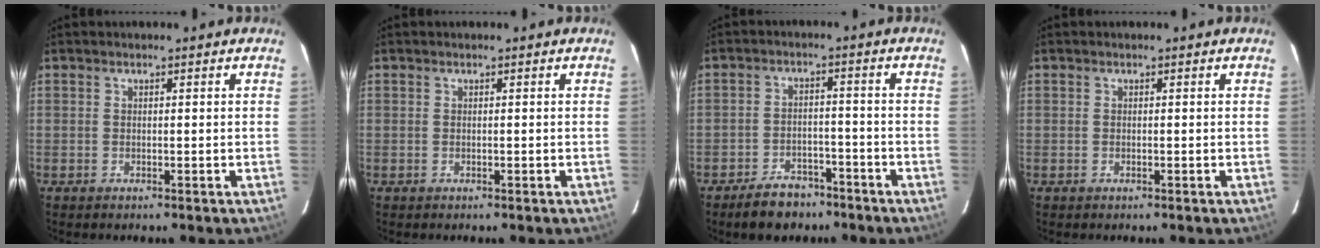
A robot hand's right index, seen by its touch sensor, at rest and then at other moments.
{"total": 0.0}
{"total": 6.5, "force": [-5.0, 3.5, 2.4], "torque": [-0.047, 0.005, -0.079]}
{"total": 0.0}